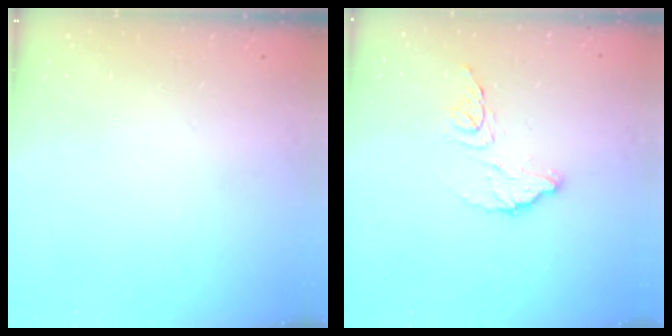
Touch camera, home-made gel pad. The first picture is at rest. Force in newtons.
{"total": 9.8, "press": 9.8, "slide": 0.5}